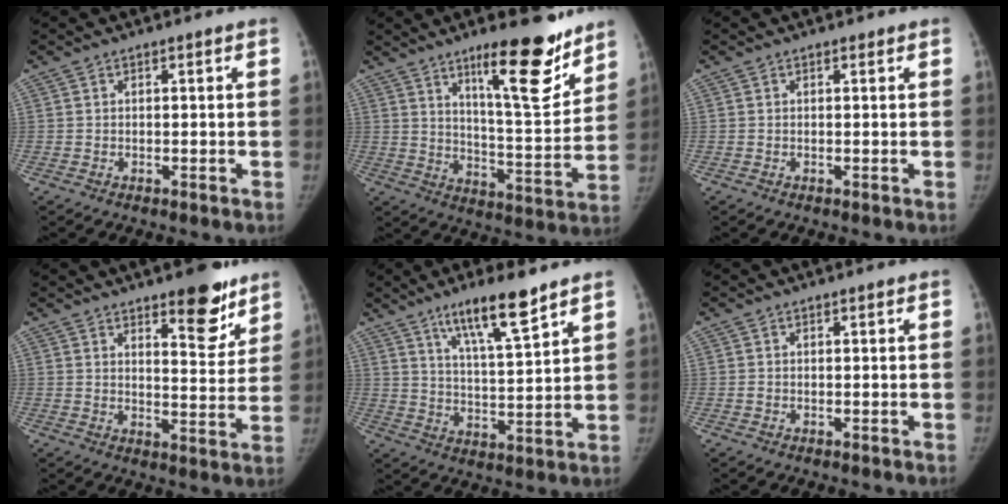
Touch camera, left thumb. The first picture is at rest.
{"total": 16.9, "force": [11.3, 3.9, 11.9], "torque": [-0.141, -0.085, 0.182]}
{"total": 0.0}
{"total": 10.6, "force": [7.2, 3.8, 6.7], "torque": [-0.055, -0.050, 0.104]}
{"total": 11.8, "force": [7.9, 1.8, 8.5], "torque": [-0.134, -0.047, 0.141]}
{"total": 0.0}